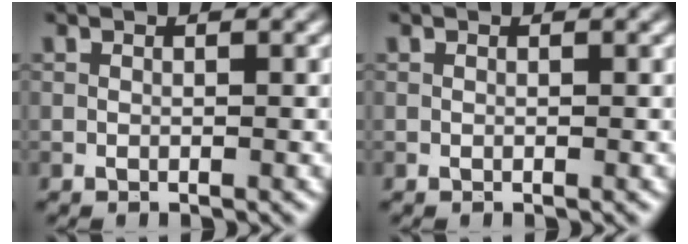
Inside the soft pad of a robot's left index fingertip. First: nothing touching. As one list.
[{"total": 0.0}]